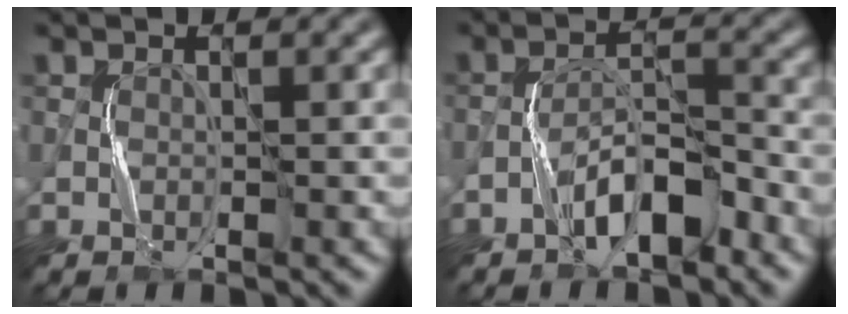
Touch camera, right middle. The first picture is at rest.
{"total": 4.4, "force": [-2.9, 1.5, 2.9], "torque": [-0.045, 0.018, -0.053]}